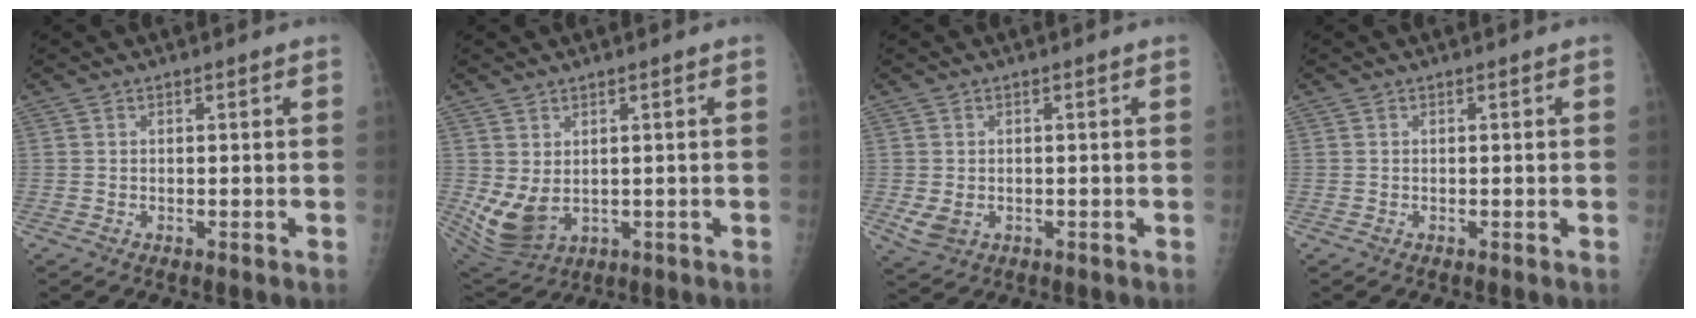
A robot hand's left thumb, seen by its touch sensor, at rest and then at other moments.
{"total": 7.9, "force": [0.4, 5.4, 5.8], "torque": [-0.109, -0.017, 0.029]}
{"total": 3.5, "force": [-0.6, 2.7, 2.1], "torque": [-0.042, -0.006, -0.002]}
{"total": 0.0}